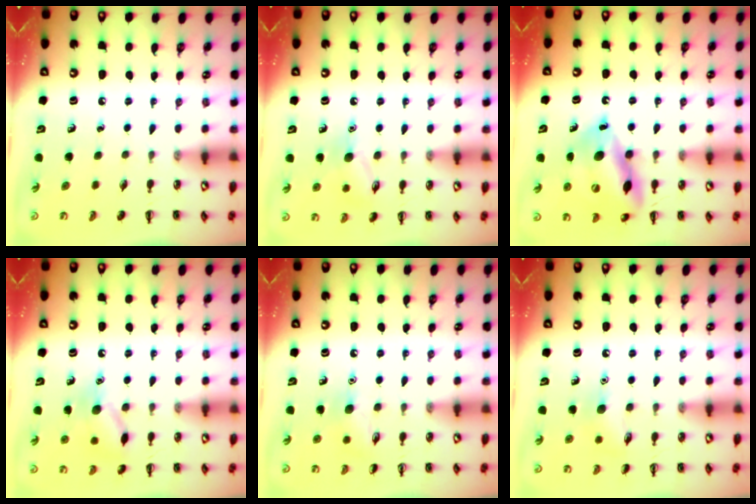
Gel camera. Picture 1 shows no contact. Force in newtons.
{"total": 9.1, "press": 9.0, "slide": 0.9}
{"total": 15.6, "press": 15.1, "slide": 4.0}
{"total": 10.4, "press": 10.4, "slide": 0.5}
{"total": 7.5, "press": 7.4, "slide": 1.0}
{"total": 7.2, "press": 7.2, "slide": 0.5}